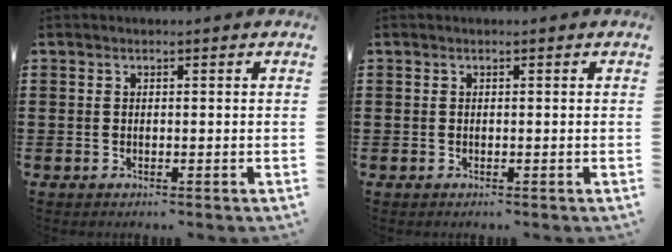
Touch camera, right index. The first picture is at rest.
{"total": 0.0}